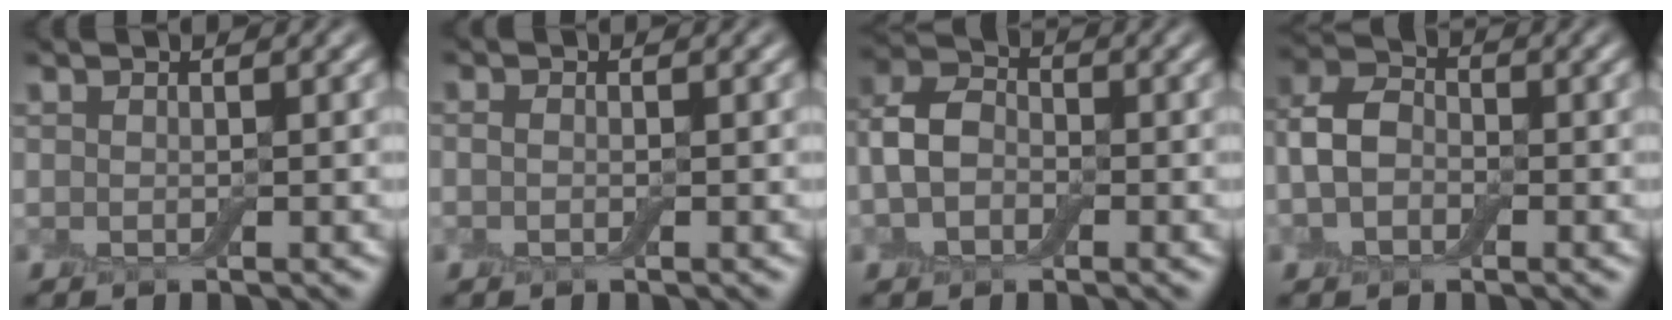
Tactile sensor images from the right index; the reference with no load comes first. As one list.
[{"total": 0.7, "force": [-0.1, 0.5, 0.5], "torque": [-0.012, 0.002, -0.003]}, {"total": 4.1, "force": [-0.7, 3.1, 2.6], "torque": [-0.055, 0.010, -0.025]}, {"total": 4.1, "force": [-0.7, 3.1, 2.6], "torque": [-0.055, 0.010, -0.026]}]